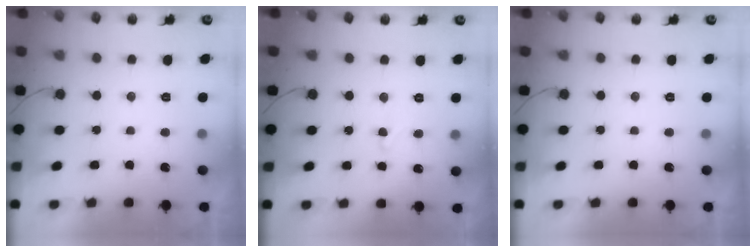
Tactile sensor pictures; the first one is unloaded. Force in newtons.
{"total": 5.1, "press": 5.1, "slide": 0.6}
{"total": 0.0}